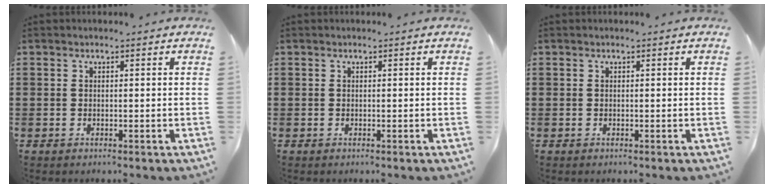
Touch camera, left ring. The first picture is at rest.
{"total": 0.0}
{"total": 0.0}